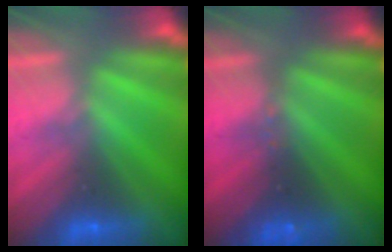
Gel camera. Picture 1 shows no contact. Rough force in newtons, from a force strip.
{"total": 2.4}